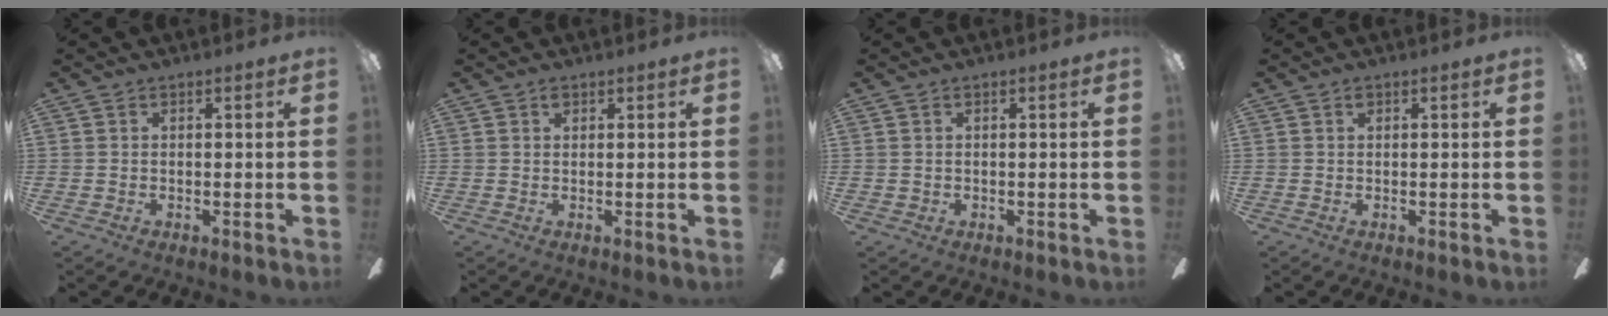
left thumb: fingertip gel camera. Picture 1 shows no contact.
{"total": 1.1, "force": [0.8, 0.6, 0.4], "torque": [-0.008, 0.002, 0.015]}
{"total": 0.7, "force": [0.3, 0.5, -0.2], "torque": [0.004, 0.005, 0.005]}
{"total": 0.6, "force": [0.3, 0.4, 0.3], "torque": [-0.007, 0.003, 0.006]}